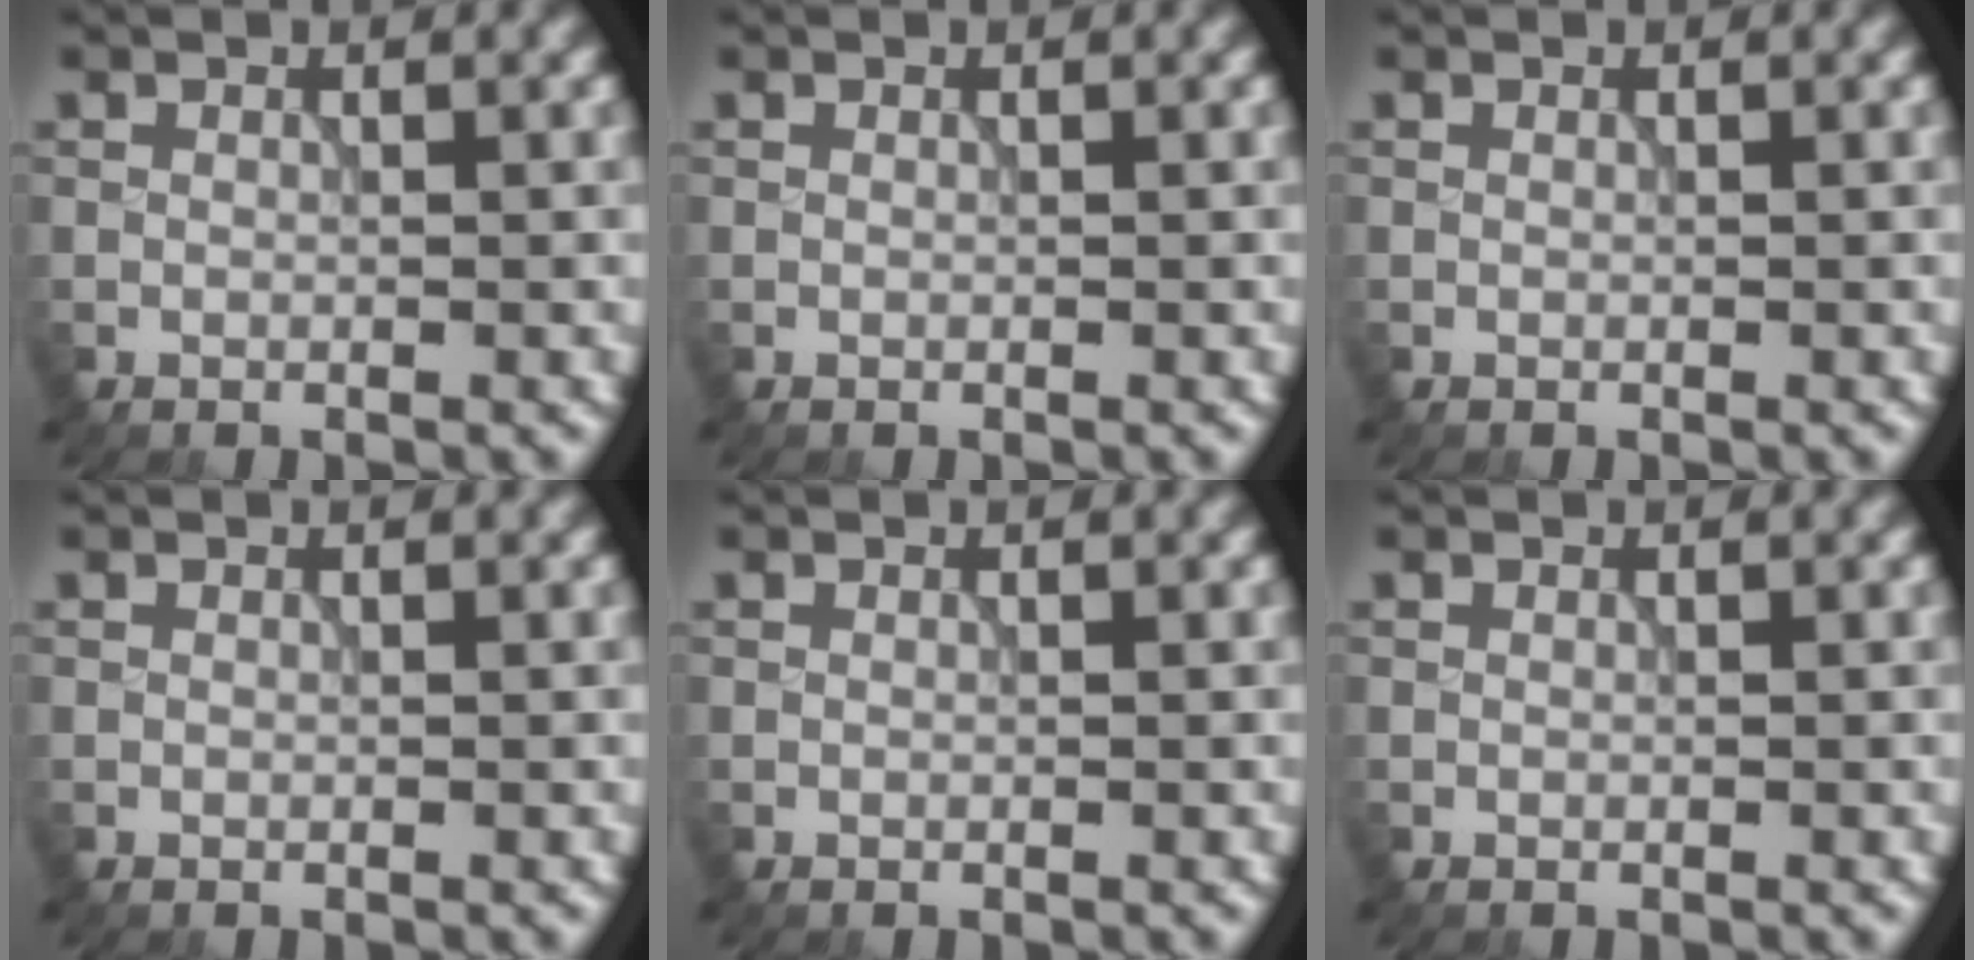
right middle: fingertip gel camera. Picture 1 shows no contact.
{"total": 0.0}
{"total": 0.0}
{"total": 0.0}
{"total": 0.0}
{"total": 0.0}